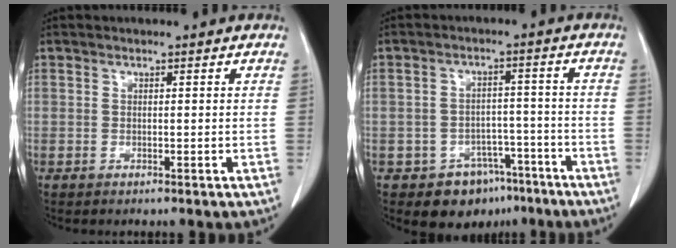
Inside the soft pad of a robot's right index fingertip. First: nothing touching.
{"total": 7.5, "force": [-4.8, 5.5, 1.7], "torque": [-0.010, 0.024, -0.060]}